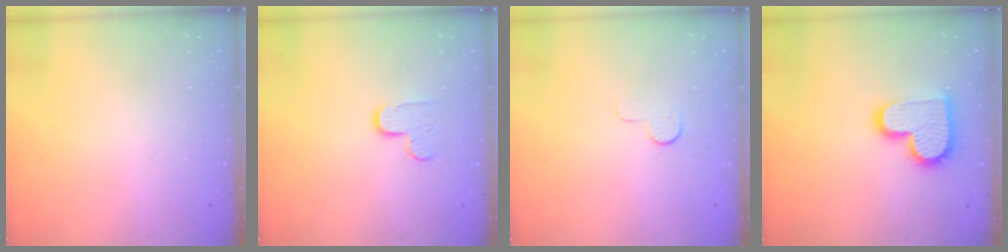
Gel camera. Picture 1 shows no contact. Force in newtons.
{"total": 6.2, "press": 6.2, "slide": 0.3}
{"total": 5.1, "press": 5.1, "slide": 0.5}
{"total": 13.8, "press": 13.8, "slide": 0.6}